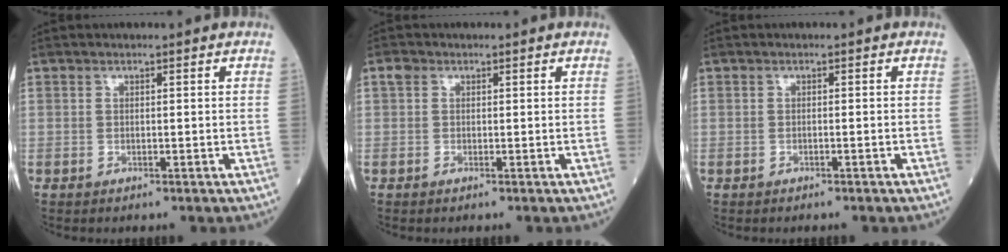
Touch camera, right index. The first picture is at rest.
{"total": 1.0, "force": [0.3, 0.8, 0.5], "torque": [-0.010, 0.006, 0.001]}
{"total": 0.6, "force": [-0.4, -0.2, 0.4], "torque": [-0.010, 0.003, -0.004]}